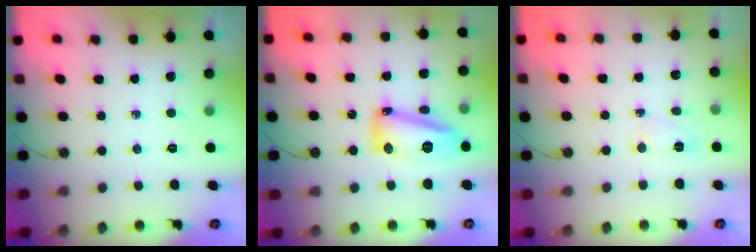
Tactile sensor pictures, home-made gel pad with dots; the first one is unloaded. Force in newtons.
{"total": 22.1, "press": 18.8, "slide": 11.5}
{"total": 3.8, "press": 3.8, "slide": 0.7}